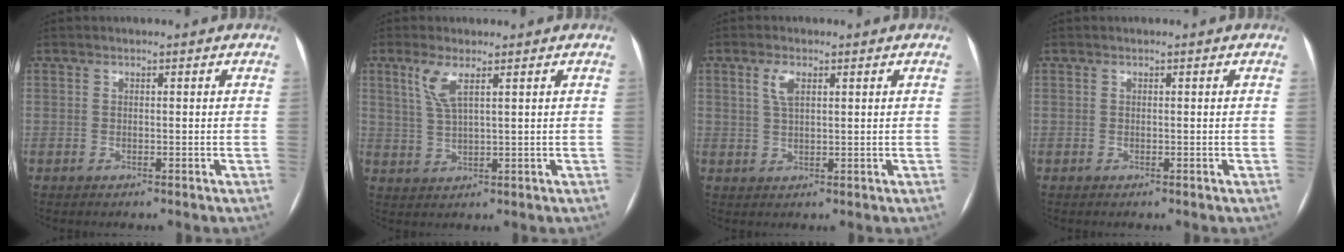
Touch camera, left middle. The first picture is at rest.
{"total": 4.2, "force": [2.2, 0.5, 3.6], "torque": [-0.086, 0.005, 0.050]}
{"total": 3.0, "force": [1.3, 1.0, 2.5], "torque": [-0.054, 0.005, 0.029]}
{"total": 0.0}